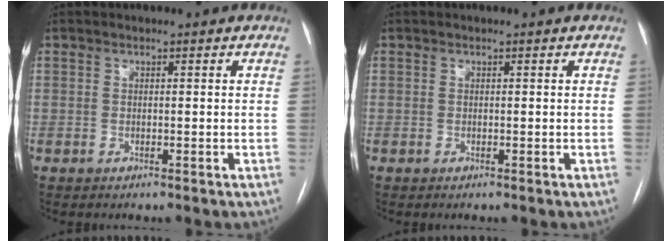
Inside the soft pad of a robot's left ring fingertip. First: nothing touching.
{"total": 0.0}